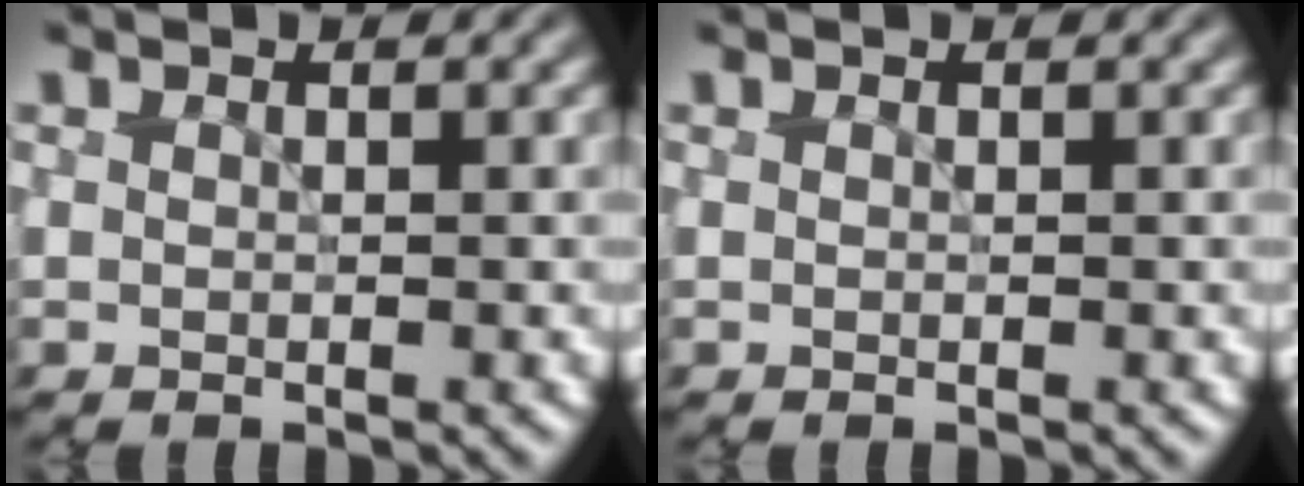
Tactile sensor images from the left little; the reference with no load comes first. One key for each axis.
{"total": 0.0}